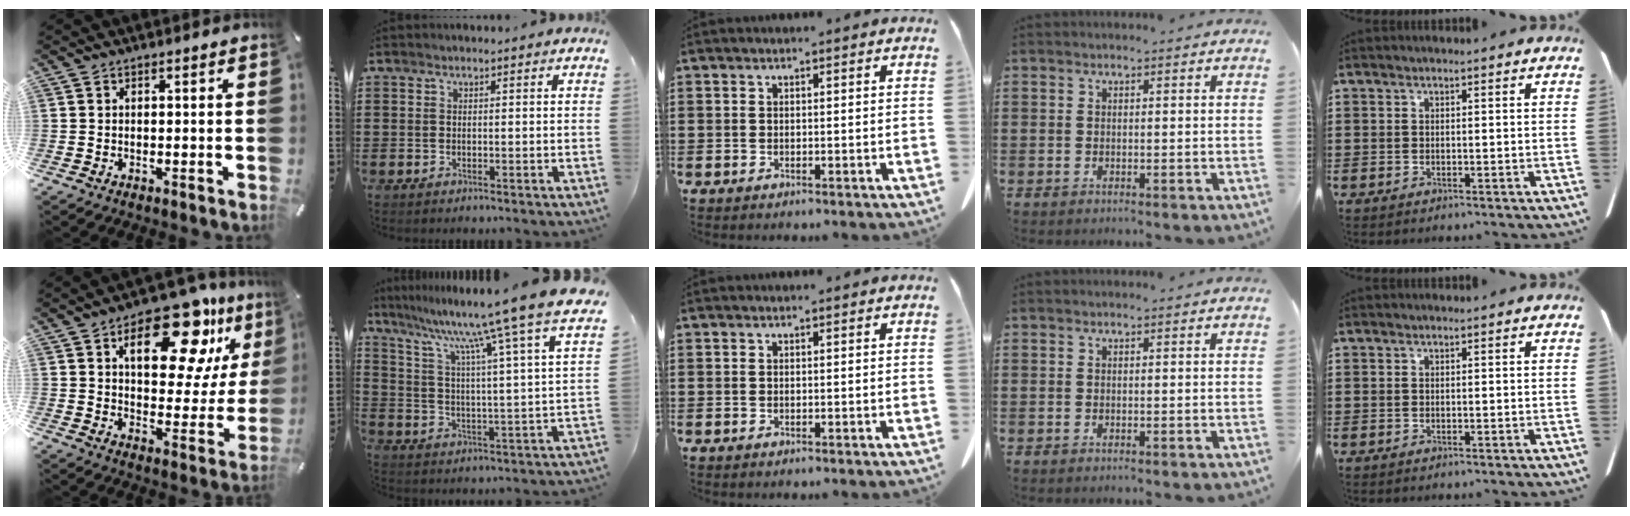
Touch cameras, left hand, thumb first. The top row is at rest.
{"thumb": {"total": 19.7, "force": [11.3, 9.7, 12.8], "torque": [-0.176, -0.063, 0.185]}, "index": {"total": 11.2, "force": [9.6, -1.6, 5.6], "torque": [-0.130, -0.077, 0.145]}}